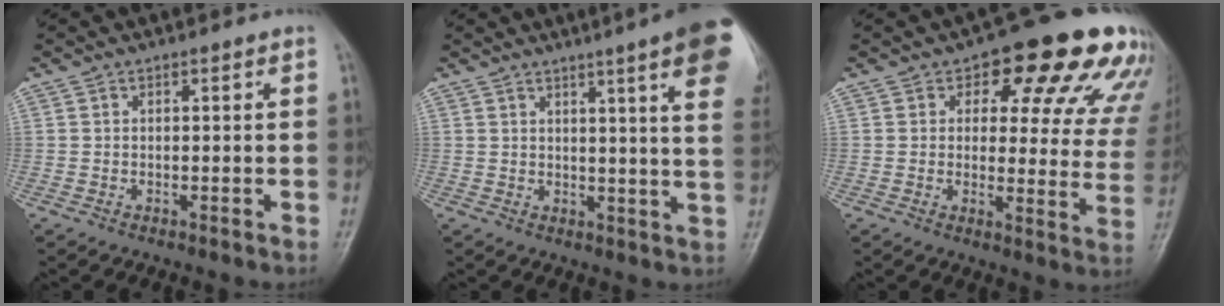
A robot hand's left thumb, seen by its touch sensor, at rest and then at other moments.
{"total": 16.1, "force": [8.6, 1.5, 13.5], "torque": [-0.153, -0.020, 0.089]}
{"total": 19.6, "force": [11.7, 9.2, 12.8], "torque": [-0.101, -0.033, 0.126]}